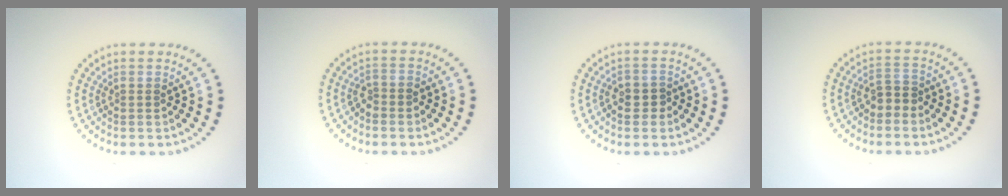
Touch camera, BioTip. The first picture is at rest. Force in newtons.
{"total": 1.2, "press": 1.1, "slide": 0.6}
{"total": 1.5, "press": 1.4, "slide": 0.6}
{"total": 1.8, "press": 1.6, "slide": 0.8}